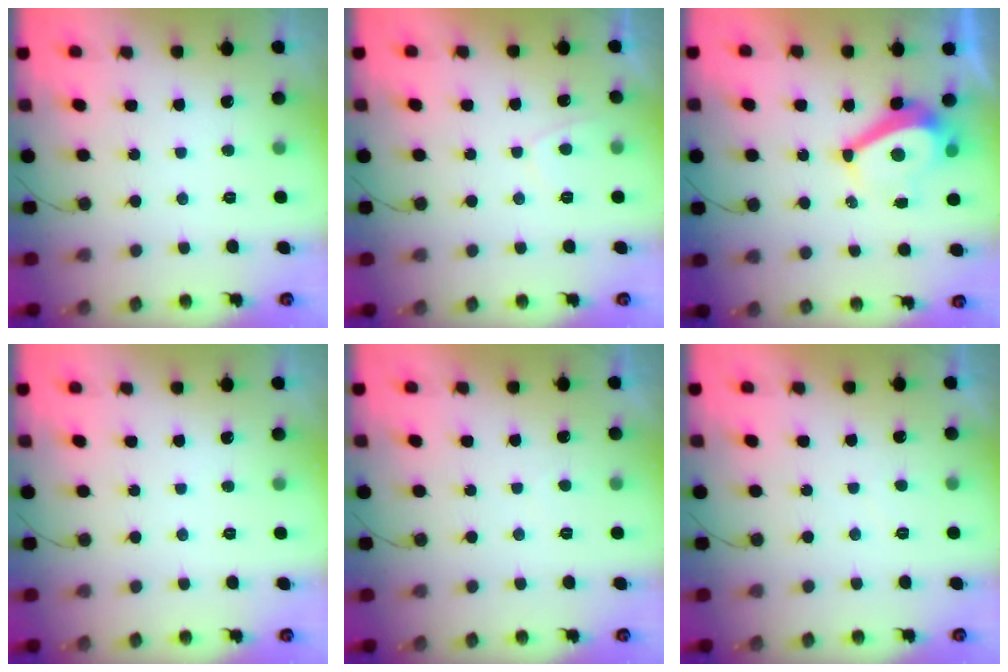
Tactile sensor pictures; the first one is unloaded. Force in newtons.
{"total": 1.1, "press": 0.9, "slide": 0.6}
{"total": 7.5, "press": 7.4, "slide": 0.9}
{"total": 0.0}
{"total": 0.6, "press": 0.3, "slide": 0.5}
{"total": 0.0}